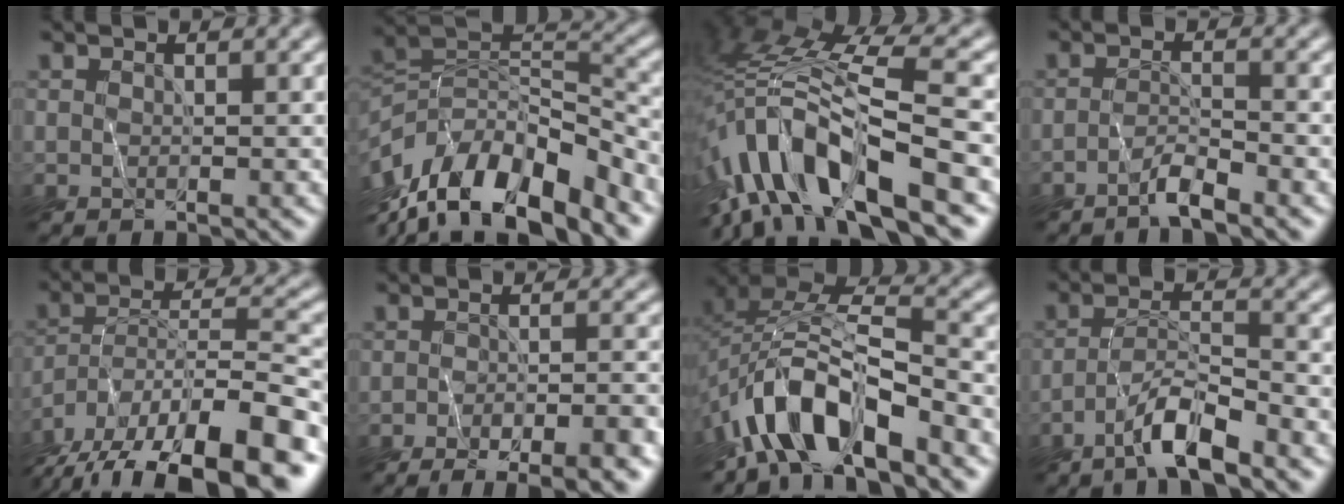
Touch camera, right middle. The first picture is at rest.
{"total": 12.7, "force": [-9.4, 4.5, 7.3], "torque": [-0.143, 0.023, -0.170]}
{"total": 11.8, "force": [-6.9, 2.8, 9.2], "torque": [-0.185, 0.020, -0.124]}
{"total": 2.2, "force": [-2.0, -0.7, 0.4], "torque": [-0.014, 0.003, -0.044]}
{"total": 15.2, "force": [-12.0, 4.7, 8.0], "torque": [-0.151, -0.003, -0.184]}
{"total": 9.0, "force": [-6.6, 2.5, 5.5], "torque": [-0.072, -0.019, -0.081]}
{"total": 8.4, "force": [-5.9, 2.7, 5.2], "torque": [-0.092, 0.007, -0.113]}
{"total": 4.1, "force": [-3.5, -0.1, 2.2], "torque": [-0.043, 0.004, -0.074]}